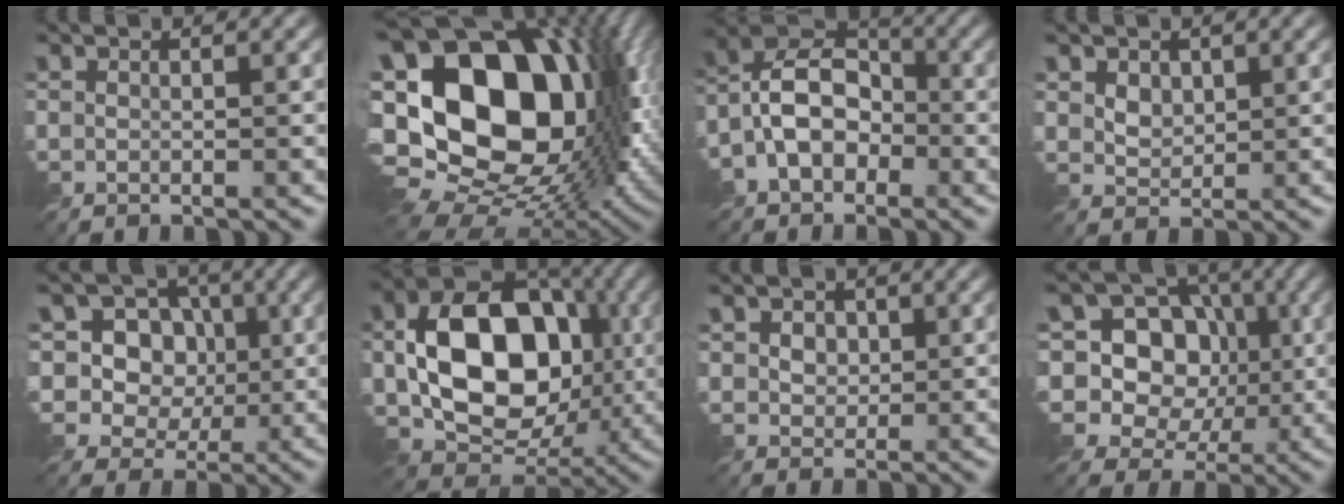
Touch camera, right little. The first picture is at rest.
{"total": 21.7, "force": [-0.5, 15.2, 15.5], "torque": [-0.314, -0.006, -0.002]}
{"total": 5.7, "force": [-2.0, 4.0, 3.6], "torque": [-0.052, 0.012, -0.048]}
{"total": 1.9, "force": [0.8, 1.4, 0.9], "torque": [-0.022, -0.010, 0.016]}
{"total": 10.6, "force": [3.5, 9.0, 4.3], "torque": [-0.099, 0.029, 0.047]}
{"total": 12.1, "force": [-0.1, 8.6, 8.5], "torque": [-0.138, 0.008, -0.004]}
{"total": 2.8, "force": [0.8, 2.3, 1.4], "torque": [-0.033, 0.001, 0.012]}
{"total": 14.0, "force": [2.9, 11.7, 7.2], "torque": [-0.169, 0.054, 0.017]}